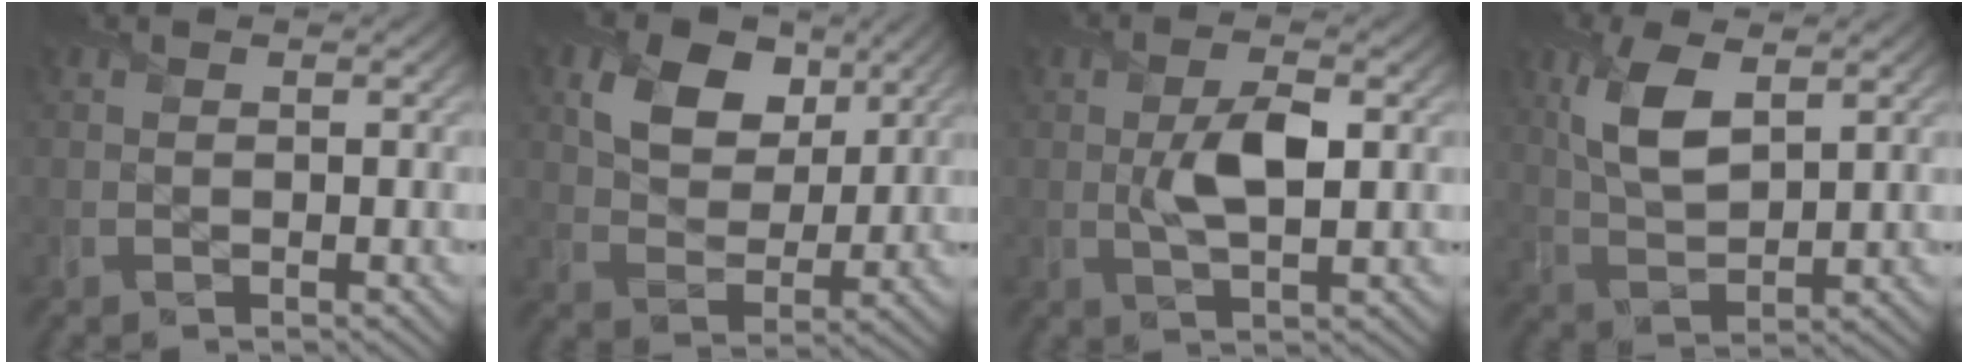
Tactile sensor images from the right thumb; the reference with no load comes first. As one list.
[{"total": 9.2, "force": [4.3, 6.2, 5.2], "torque": [-0.110, -0.002, 0.069]}, {"total": 5.6, "force": [0.4, 2.3, 5.1], "torque": [-0.105, -0.001, 0.006]}, {"total": 7.1, "force": [2.9, 3.1, 5.6], "torque": [-0.129, 0.000, 0.057]}]